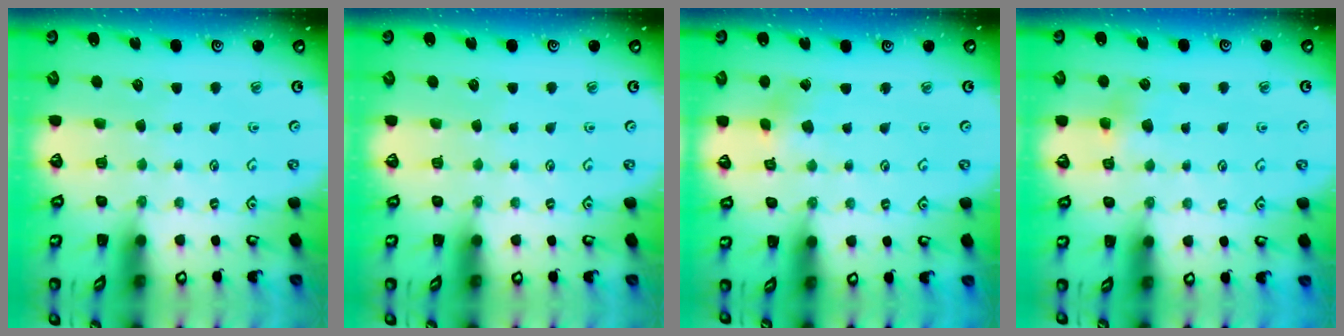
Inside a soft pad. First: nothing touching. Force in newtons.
{"total": 0.0}
{"total": 2.2, "press": 2.2, "slide": 0.3}
{"total": 5.2, "press": 5.2, "slide": 0.5}